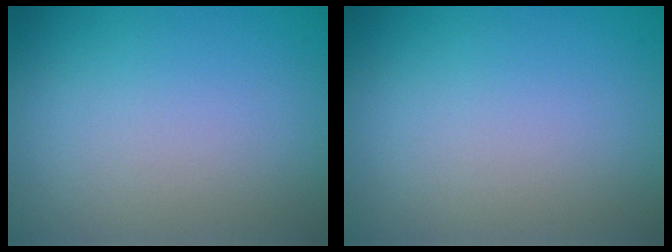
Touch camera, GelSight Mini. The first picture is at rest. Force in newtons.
{"total": 0.0}